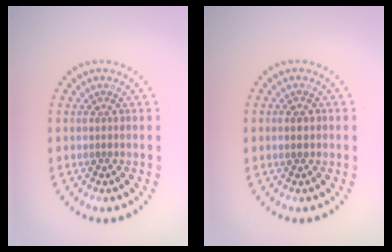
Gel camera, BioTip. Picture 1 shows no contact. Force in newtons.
{"total": 1.8, "press": 1.8, "slide": 0.1}